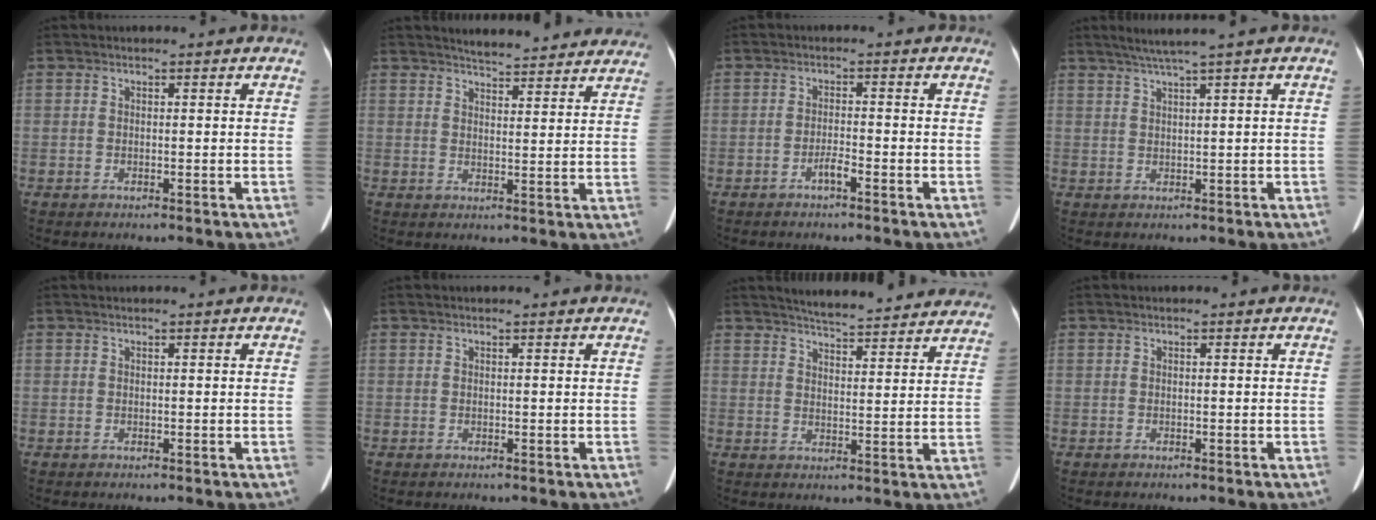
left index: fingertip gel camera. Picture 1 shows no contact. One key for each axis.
{"total": 12.3, "fx": 11.5, "fy": 2.4, "fz": 3.7, "tx": -0.033, "ty": 0.004, "tz": 0.129}
{"total": 1.8, "fx": -1.4, "fy": 0.0, "fz": 1.2, "tx": -0.023, "ty": 0.001, "tz": -0.026}
{"total": 3.7, "fx": 2.6, "fy": -1.1, "fz": 2.4, "tx": -0.050, "ty": 0.005, "tz": 0.053}
{"total": 0.5, "fx": 0.5, "fy": 0.0, "fz": 0.2, "tx": -0.004, "ty": 0.015, "tz": 0.010}
{"total": 1.3, "fx": 1.2, "fy": 0.2, "fz": 0.5, "tx": -0.010, "ty": 0.016, "tz": 0.014}
{"total": 17.9, "fx": 16.6, "fy": 2.6, "fz": 6.0, "tx": -0.078, "ty": -0.003, "tz": 0.203}
{"total": 0.0}